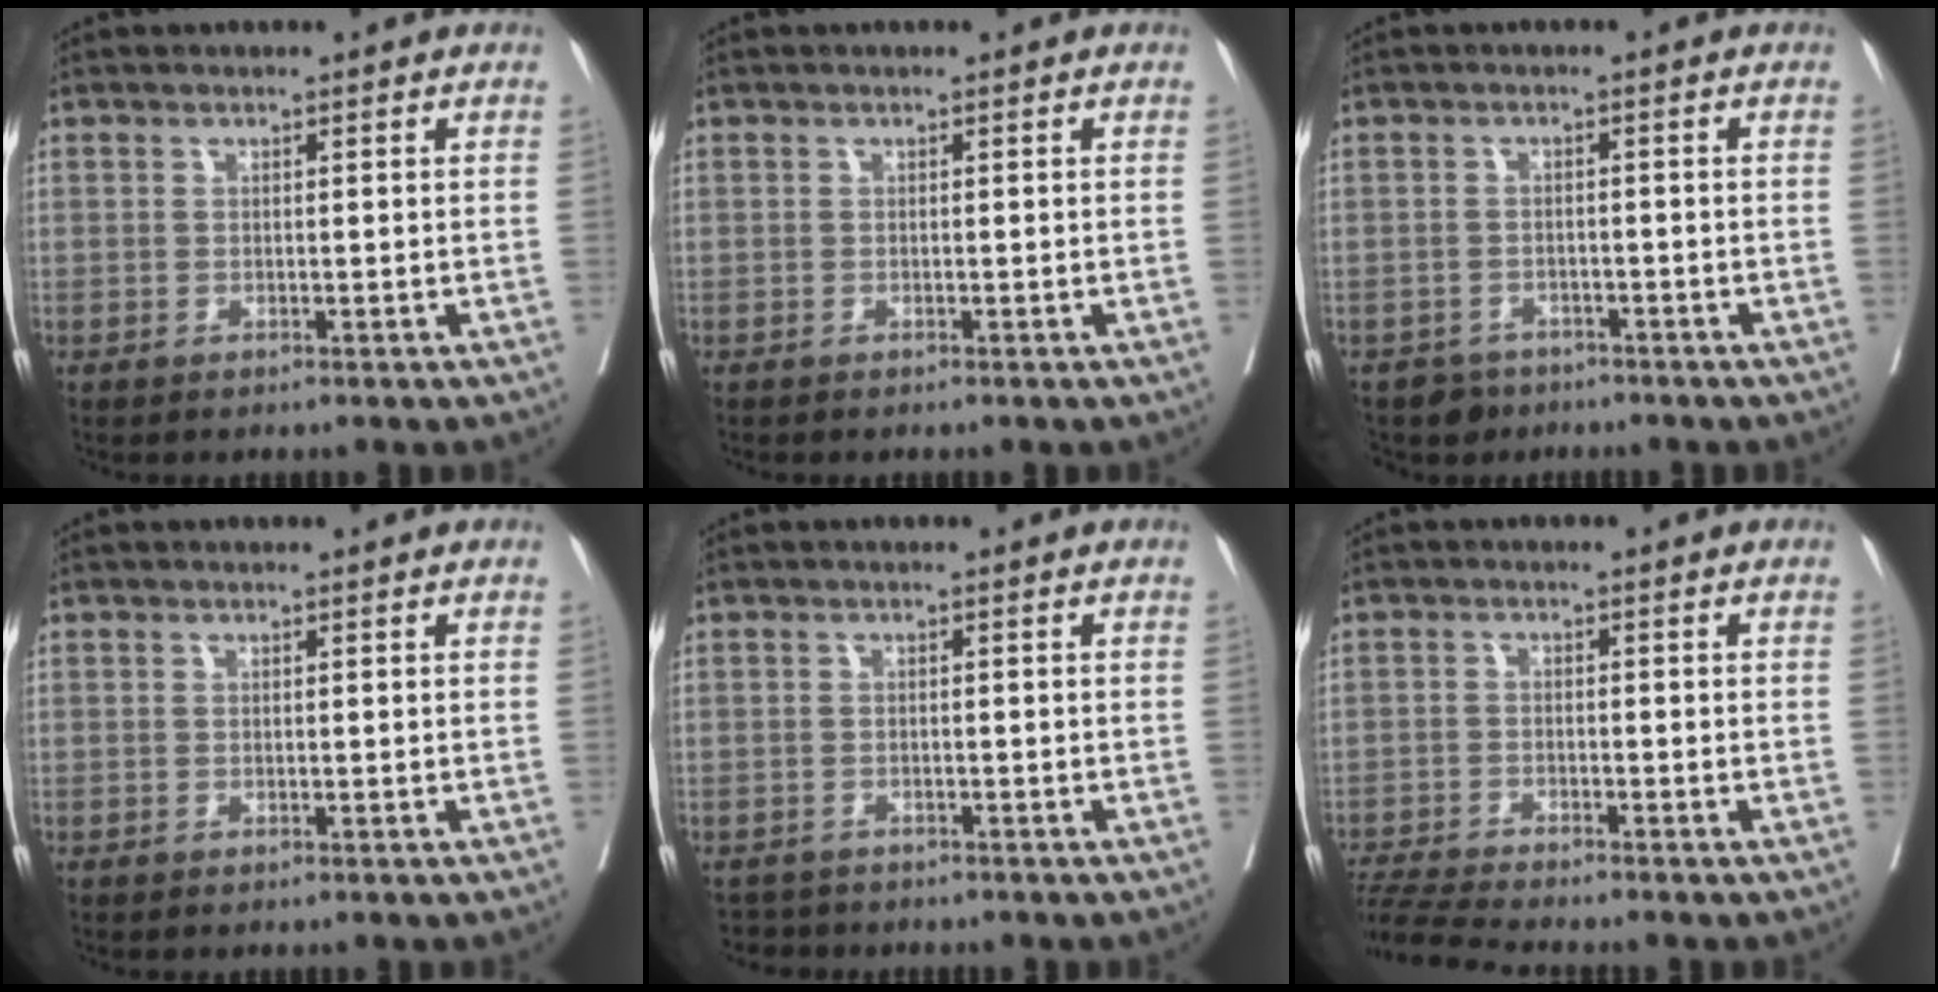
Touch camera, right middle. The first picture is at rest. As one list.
[{"total": 0.0}, {"total": 3.8, "force": [-3.0, 2.3, -0.5], "torque": [0.012, 0.003, -0.051]}, {"total": 0.0}, {"total": 2.7, "force": [-2.5, 0.9, -0.5], "torque": [0.006, -0.004, -0.044]}, {"total": 6.1, "force": [-5.8, -1.3, 1.6], "torque": [-0.028, -0.016, -0.107]}]